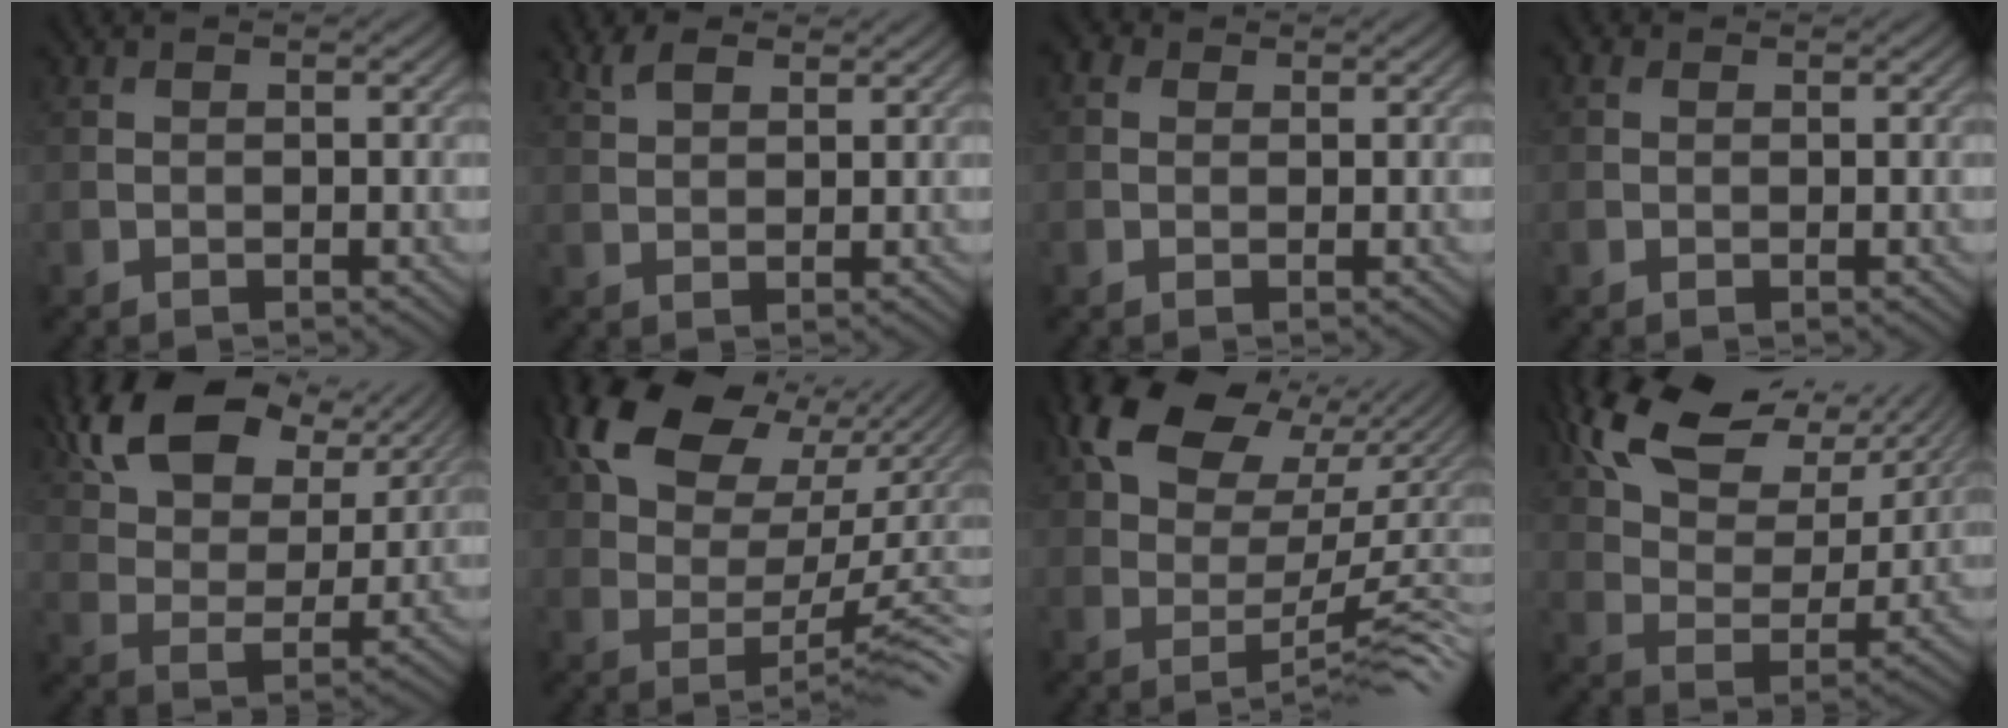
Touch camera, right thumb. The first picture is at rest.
{"total": 3.4, "force": [2.7, 1.5, 1.5], "torque": [-0.039, 0.006, 0.060]}
{"total": 1.4, "force": [0.3, 1.3, 0.4], "torque": [-0.006, 0.001, 0.002]}
{"total": 0.9, "force": [0.2, 0.8, 0.2], "torque": [-0.004, 0.000, 0.001]}
{"total": 15.2, "force": [9.1, 7.5, 9.6], "torque": [-0.192, 0.021, 0.139]}
{"total": 13.3, "force": [6.0, 7.3, 9.4], "torque": [-0.162, 0.005, 0.113]}
{"total": 13.2, "force": [4.8, 7.0, 10.1], "torque": [-0.162, 0.009, 0.086]}
{"total": 14.7, "force": [9.0, 7.2, 9.0], "torque": [-0.185, 0.011, 0.160]}